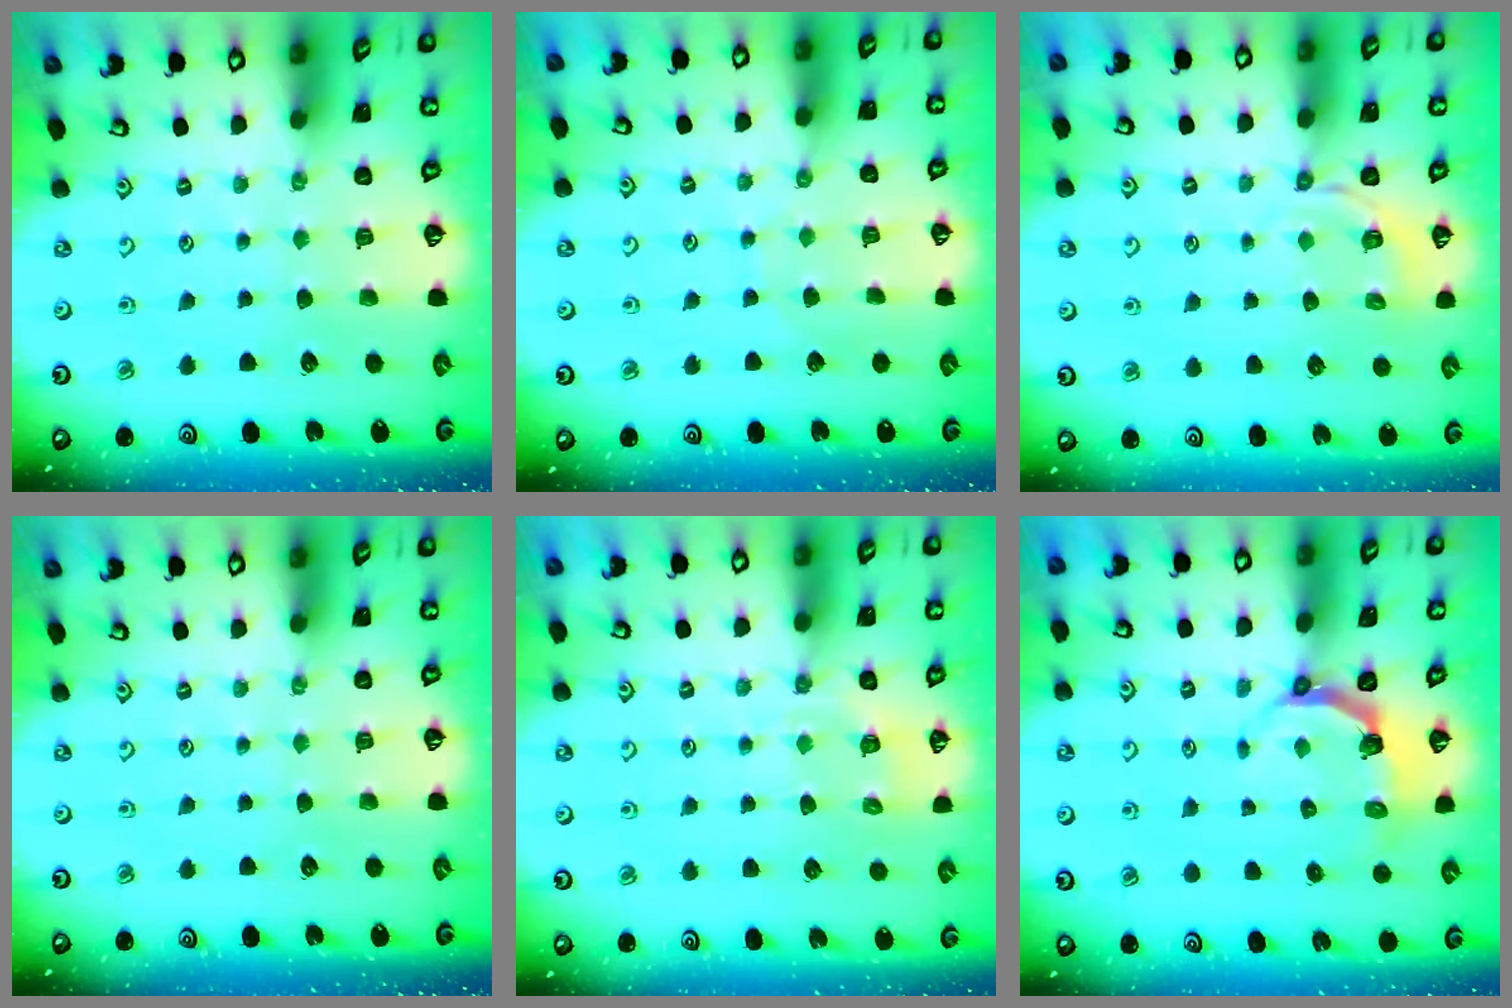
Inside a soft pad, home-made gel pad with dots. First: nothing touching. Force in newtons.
{"total": 4.4, "press": 4.4, "slide": 0.4}
{"total": 2.8, "press": 2.1, "slide": 1.8}
{"total": 0.0}
{"total": 6.6, "press": 6.5, "slide": 1.3}
{"total": 4.4, "press": 2.9, "slide": 3.3}